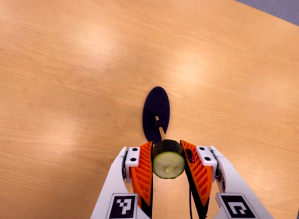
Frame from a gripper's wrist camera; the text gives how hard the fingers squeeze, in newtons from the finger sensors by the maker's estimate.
{"total": 11.0, "left": 10.2, "right": 11.8}